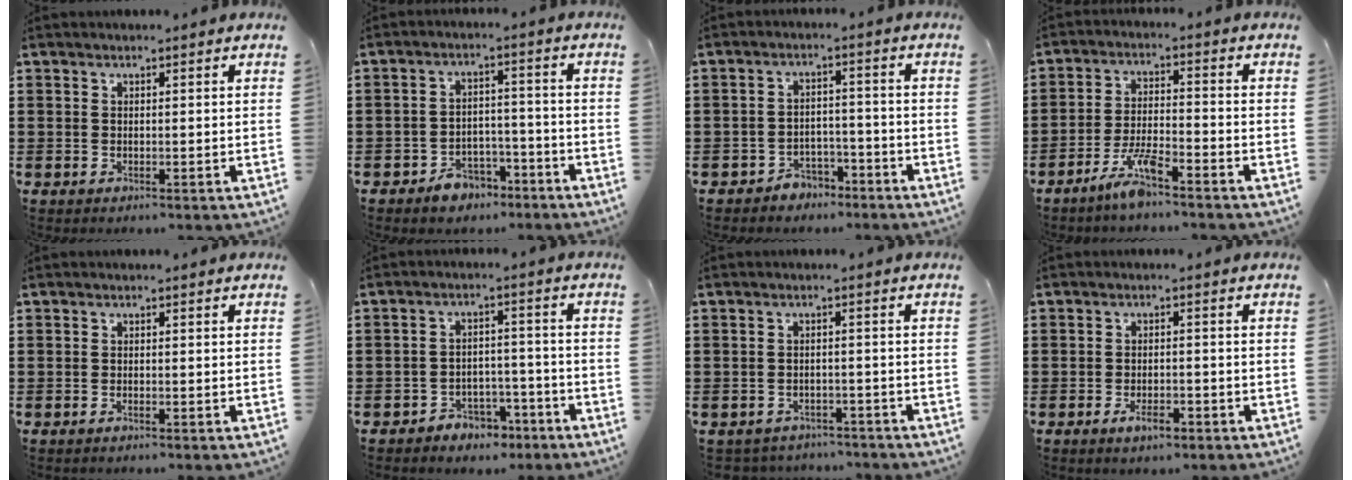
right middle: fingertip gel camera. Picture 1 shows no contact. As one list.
[{"total": 4.4, "force": [-3.8, 2.0, 0.8], "torque": [-0.016, 0.015, -0.075]}, {"total": 3.4, "force": [-3.2, 1.2, 0.2], "torque": [-0.012, 0.005, -0.067]}, {"total": 5.9, "force": [-4.4, 0.7, 3.8], "torque": [-0.083, -0.004, -0.084]}, {"total": 0.5, "force": [-0.3, -0.1, 0.4], "torque": [-0.009, -0.004, -0.005]}, {"total": 3.8, "force": [-3.4, 1.6, 0.4], "torque": [-0.013, 0.011, -0.070]}, {"total": 2.4, "force": [-2.3, 0.5, -0.3], "torque": [-0.003, 0.001, -0.053]}, {"total": 2.9, "force": [-1.8, 1.1, 1.9], "torque": [-0.032, 0.003, -0.033]}]